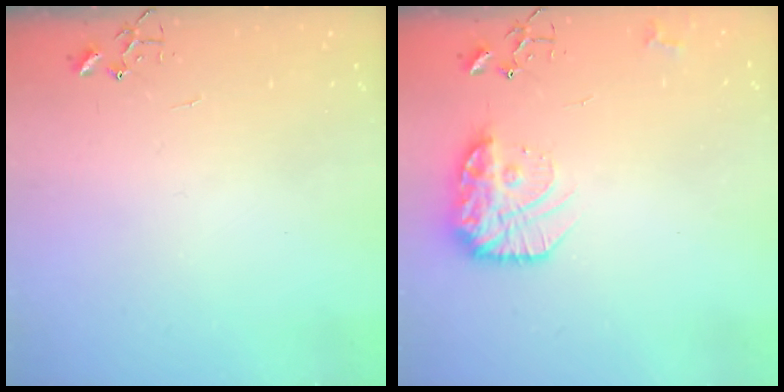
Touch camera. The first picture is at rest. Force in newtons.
{"total": 16.1, "press": 16.0, "slide": 1.4}